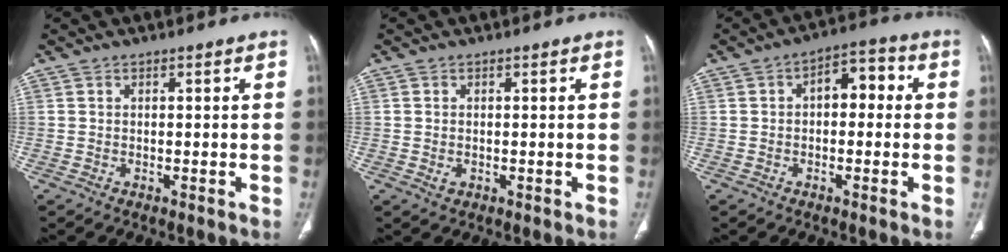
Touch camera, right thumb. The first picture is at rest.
{"total": 1.3, "force": [-0.2, 1.0, 0.8], "torque": [-0.016, 0.003, -0.001]}
{"total": 6.5, "force": [0.4, 4.0, 5.2], "torque": [-0.044, 0.024, -0.006]}